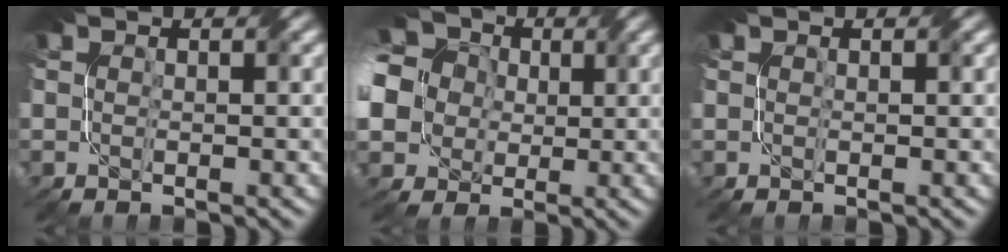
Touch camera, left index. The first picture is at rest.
{"total": 15.7, "force": [1.7, 13.8, 7.3], "torque": [-0.199, 0.024, -0.011]}
{"total": 0.0}